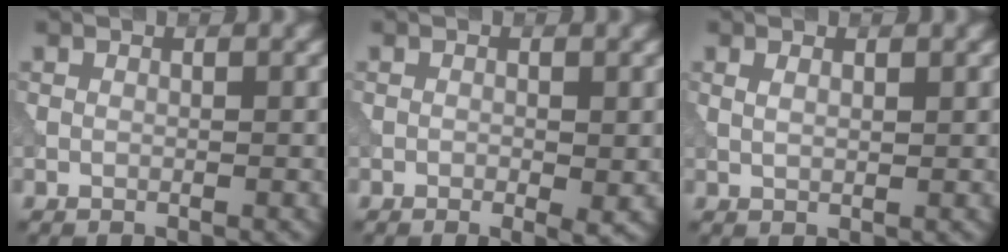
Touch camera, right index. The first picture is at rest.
{"total": 1.6, "force": [-0.2, 0.6, 1.5], "torque": [-0.017, -0.009, -0.002]}
{"total": 0.9, "force": [0.5, 0.4, 0.6], "torque": [-0.014, -0.003, 0.012]}